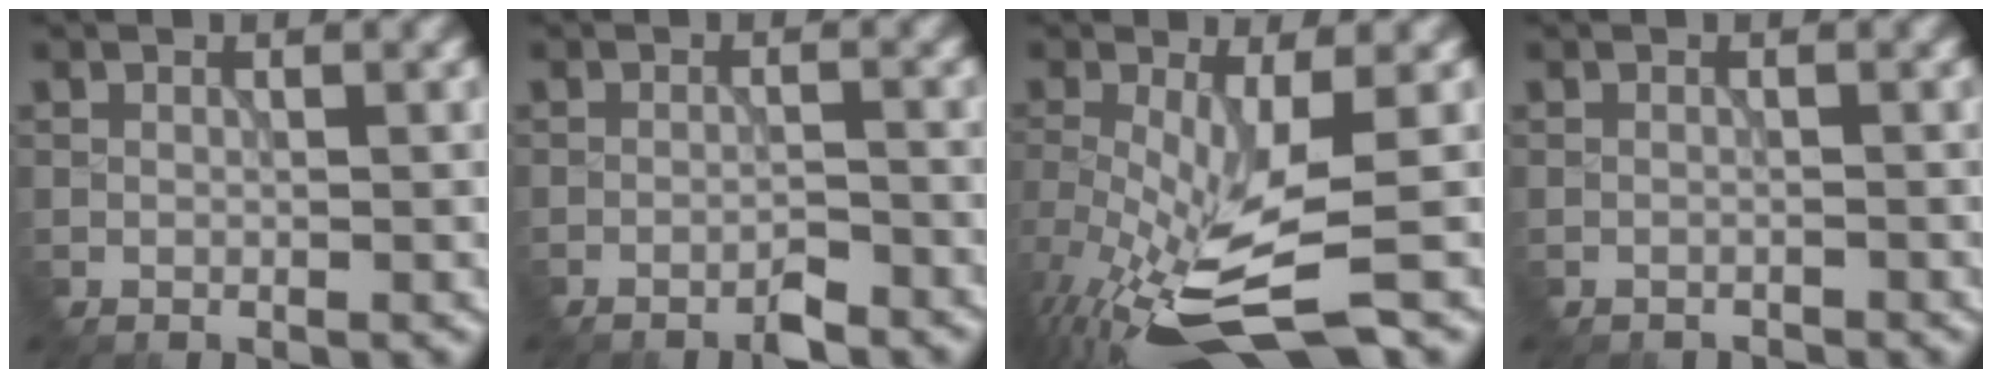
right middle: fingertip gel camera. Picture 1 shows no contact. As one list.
[{"total": 1.8, "force": [-1.8, 0.0, 0.3], "torque": [-0.008, 0.007, -0.040]}, {"total": 7.7, "force": [-3.2, 2.0, 6.8], "torque": [-0.161, -0.017, -0.064]}, {"total": 1.3, "force": [-1.1, -0.1, -0.7], "torque": [0.014, 0.003, -0.020]}]